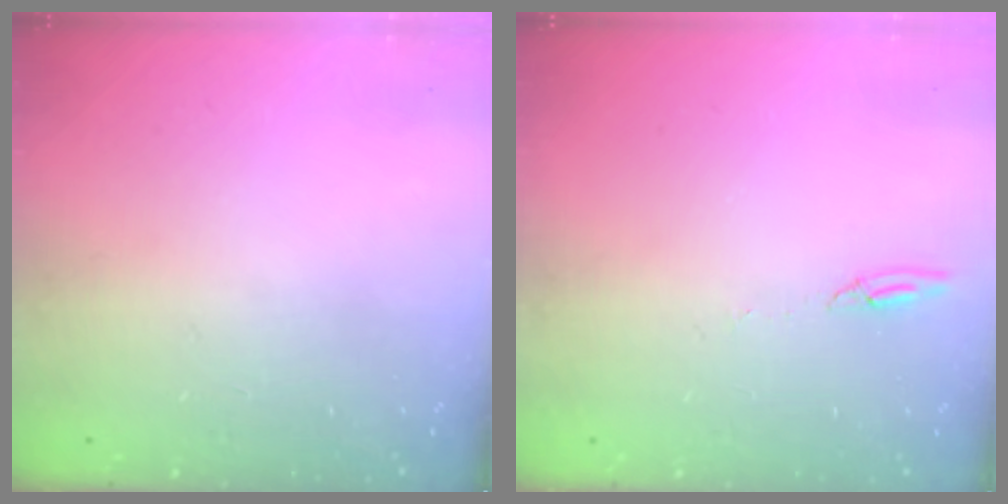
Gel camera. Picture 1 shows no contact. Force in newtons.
{"total": 3.5, "press": 3.5, "slide": 0.4}